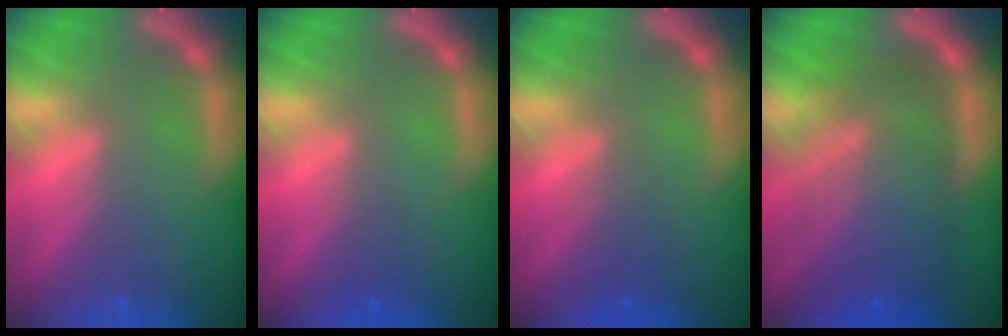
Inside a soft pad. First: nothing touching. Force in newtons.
{"total": 1.0}
{"total": 2.0}
{"total": 10.1}